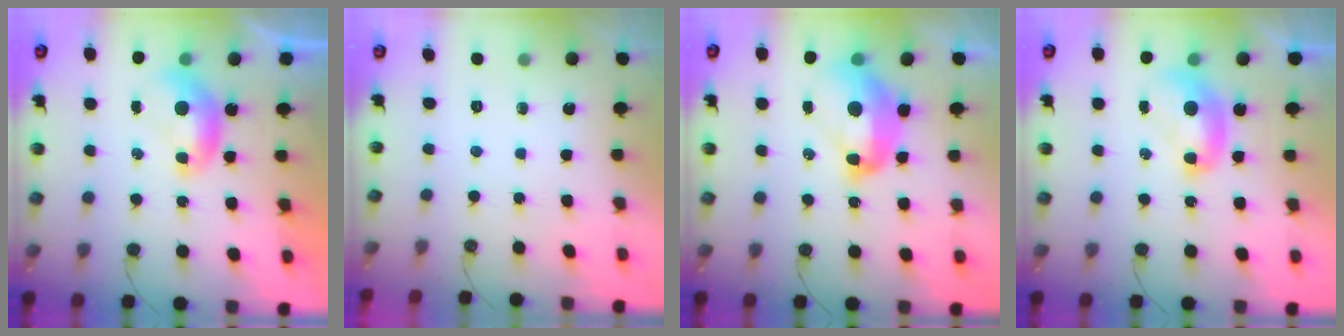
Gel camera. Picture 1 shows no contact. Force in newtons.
{"total": 0.0}
{"total": 7.7, "press": 7.6, "slide": 1.0}
{"total": 2.1, "press": 2.1, "slide": 0.2}